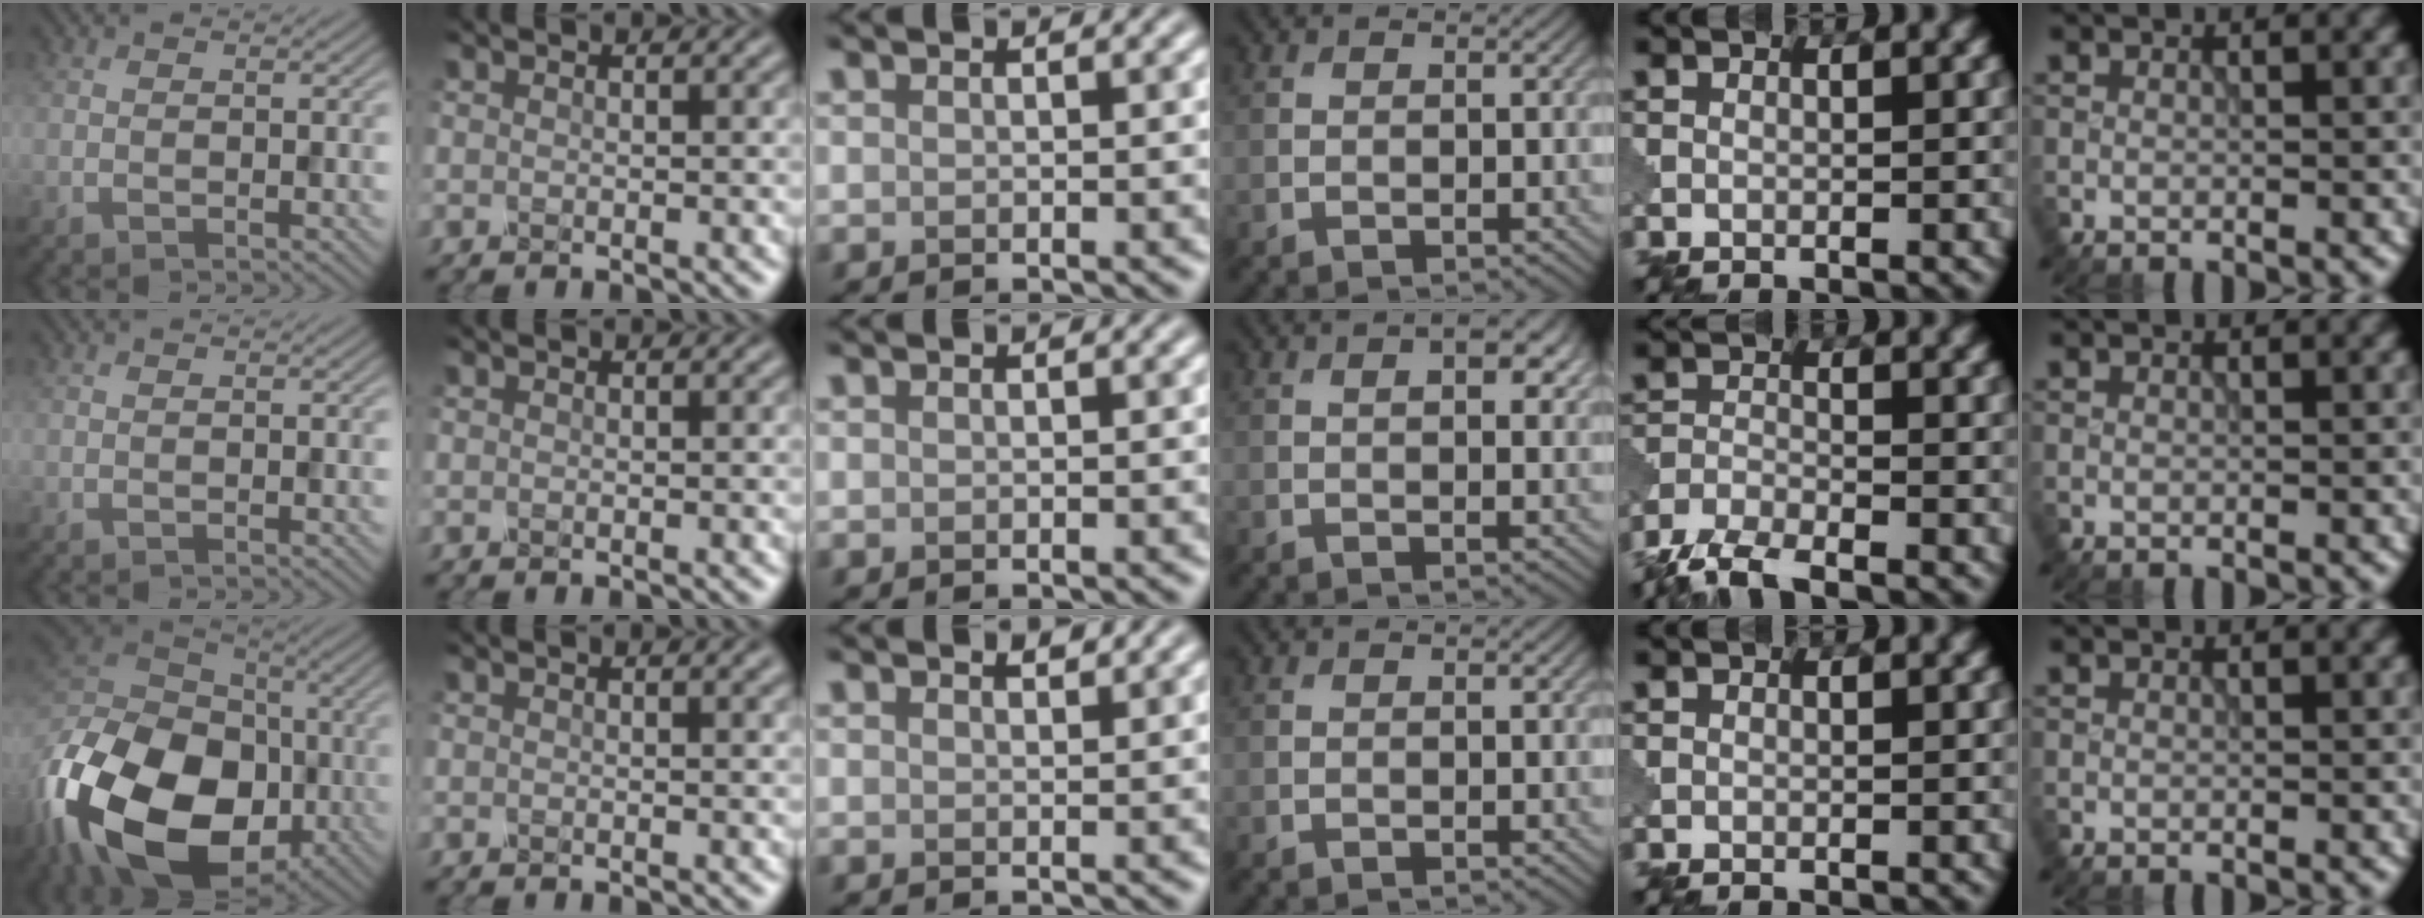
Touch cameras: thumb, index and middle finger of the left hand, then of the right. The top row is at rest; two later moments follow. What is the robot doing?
{"motion": "shake", "object": "sieve"}